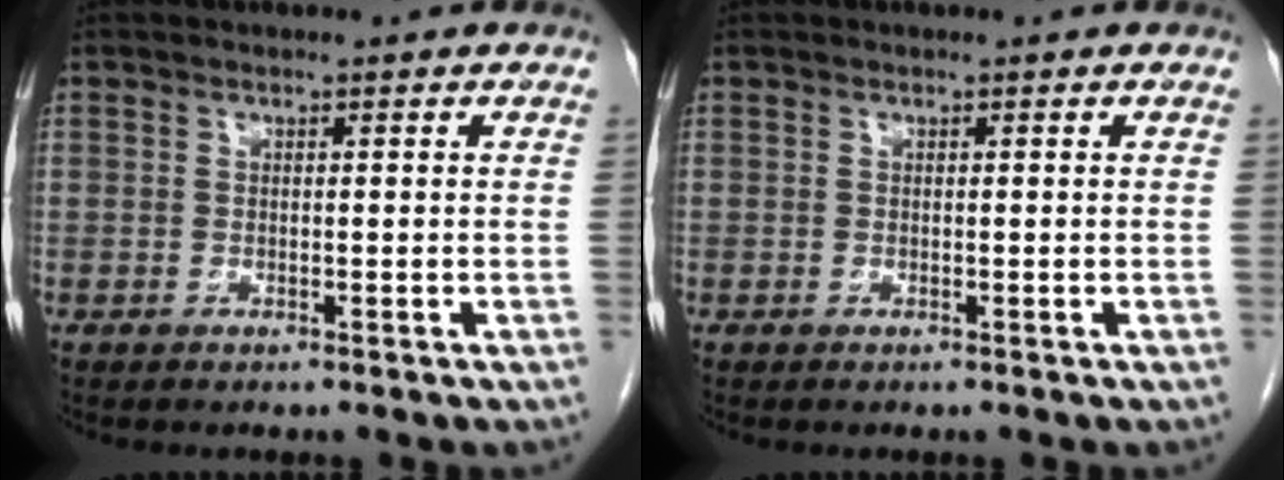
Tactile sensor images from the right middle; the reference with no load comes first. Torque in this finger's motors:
{"motor_torque": [-0.02, 0.13, -0.03, -0.01]}